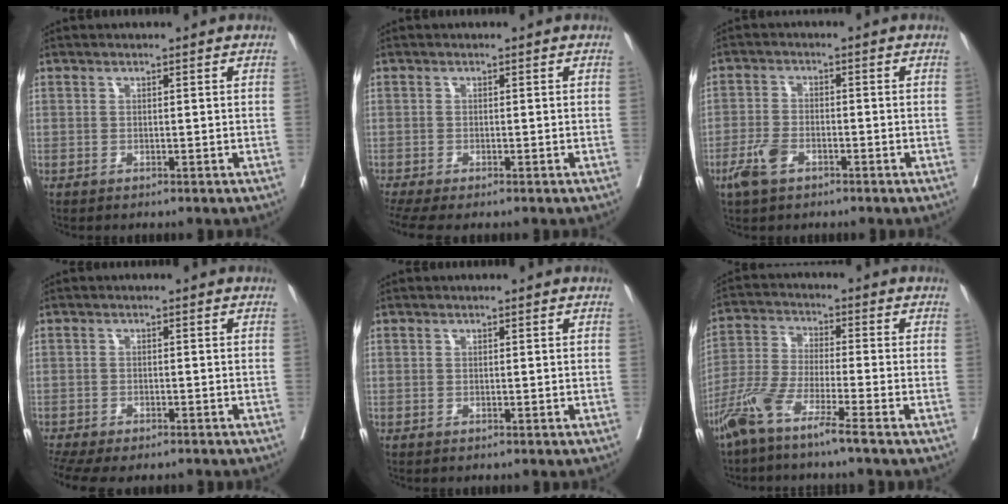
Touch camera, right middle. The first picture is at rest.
{"total": 5.1, "force": [-3.9, 1.3, 3.0], "torque": [-0.054, -0.010, -0.066]}
{"total": 4.4, "force": [-2.6, 2.1, 2.9], "torque": [-0.068, -0.001, -0.050]}
{"total": 10.6, "force": [-8.6, 3.5, 5.0], "torque": [-0.109, -0.005, -0.119]}
{"total": 0.0}
{"total": 7.8, "force": [-5.6, -0.4, 5.5], "torque": [-0.118, -0.020, -0.120]}